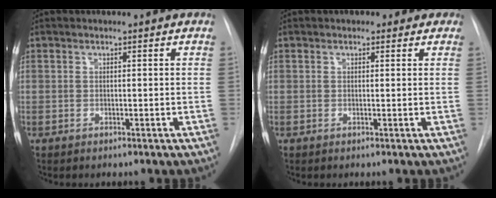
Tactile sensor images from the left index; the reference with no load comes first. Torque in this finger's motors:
{"motor_torque": [0.00, -0.41, -0.54, 0.01]}